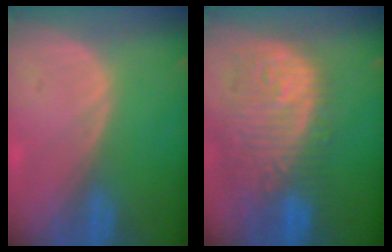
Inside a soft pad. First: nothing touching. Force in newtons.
{"total": 13.3, "press": 11.2, "slide": 7.1}